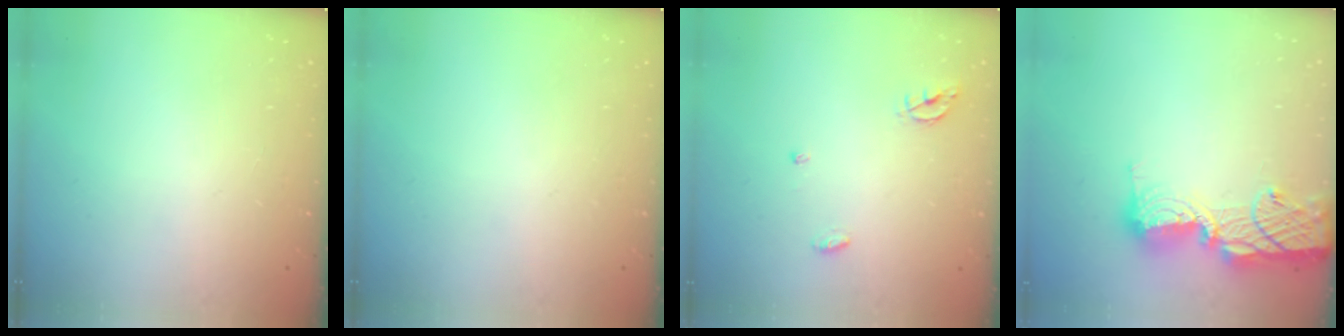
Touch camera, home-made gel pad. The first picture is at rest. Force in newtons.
{"total": 0.0}
{"total": 4.2, "press": 4.2, "slide": 0.3}
{"total": 16.6, "press": 16.1, "slide": 4.0}